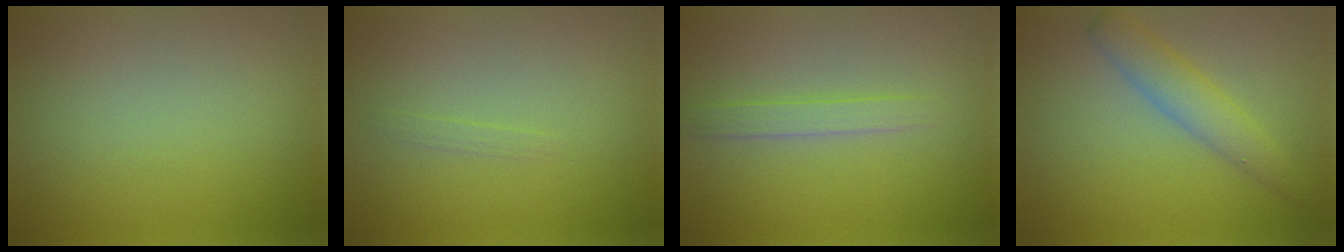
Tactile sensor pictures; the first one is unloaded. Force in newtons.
{"total": 0.5, "press": 0.5, "slide": 0.1}
{"total": 1.7, "press": 1.7, "slide": 0.0}
{"total": 3.2, "press": 3.2, "slide": 0.3}